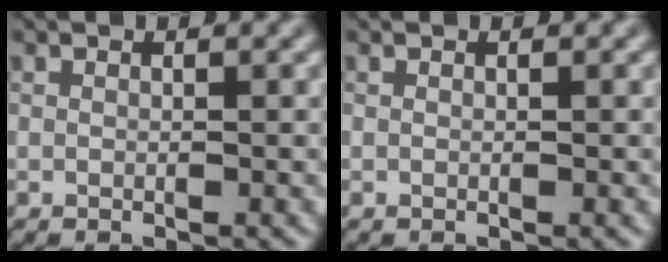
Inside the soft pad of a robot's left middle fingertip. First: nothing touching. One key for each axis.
{"total": 0.0}